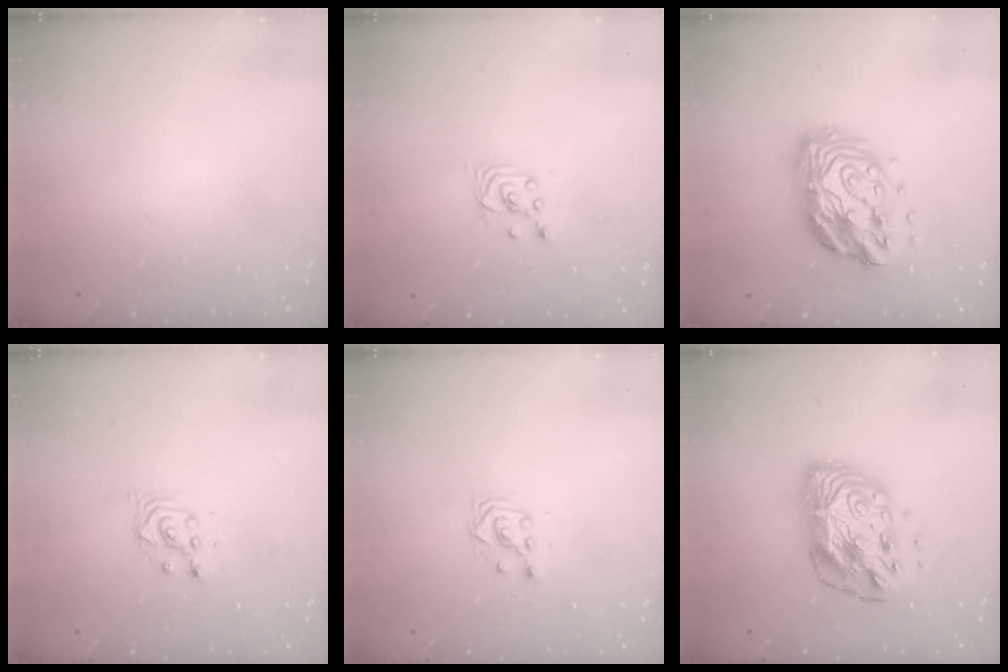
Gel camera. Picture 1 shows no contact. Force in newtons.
{"total": 2.2, "press": 2.2, "slide": 0.2}
{"total": 16.6, "press": 16.5, "slide": 1.5}
{"total": 2.8, "press": 2.8, "slide": 0.1}
{"total": 3.0, "press": 3.0, "slide": 0.2}
{"total": 13.1, "press": 13.0, "slide": 1.6}